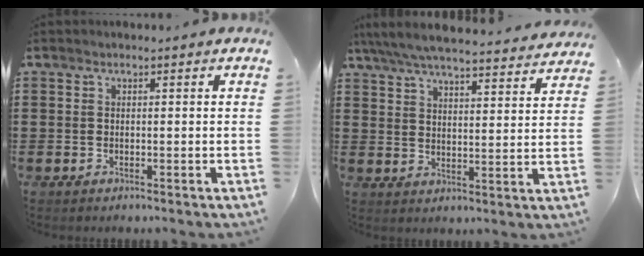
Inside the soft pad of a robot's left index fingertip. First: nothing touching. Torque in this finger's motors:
{"motor_torque": [2.14, 0.00, 0.36, 0.15]}